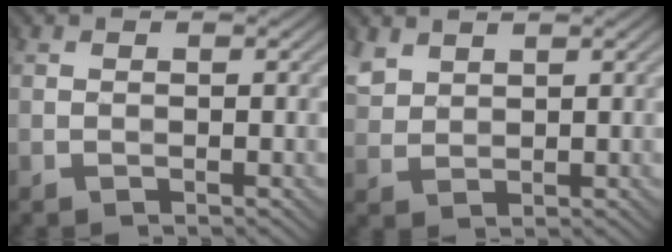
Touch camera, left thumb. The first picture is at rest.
{"total": 3.0, "force": [2.2, 1.6, 1.3], "torque": [-0.037, 0.002, 0.051]}